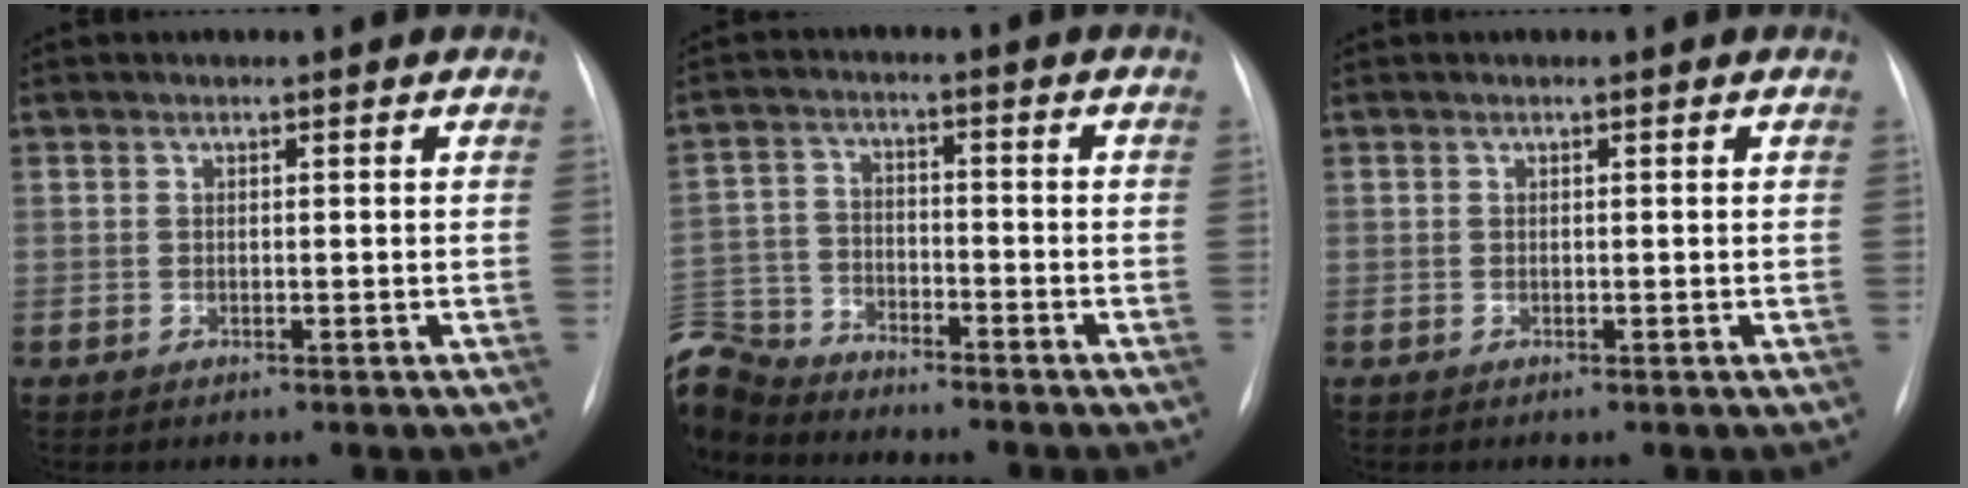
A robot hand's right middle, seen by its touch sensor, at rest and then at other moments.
{"total": 12.3, "force": [-11.4, 3.9, 2.7], "torque": [-0.081, 0.011, -0.216]}
{"total": 0.0}